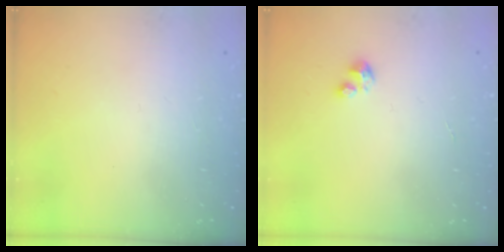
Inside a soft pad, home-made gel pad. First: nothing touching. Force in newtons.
{"total": 2.0, "press": 2.0, "slide": 0.2}